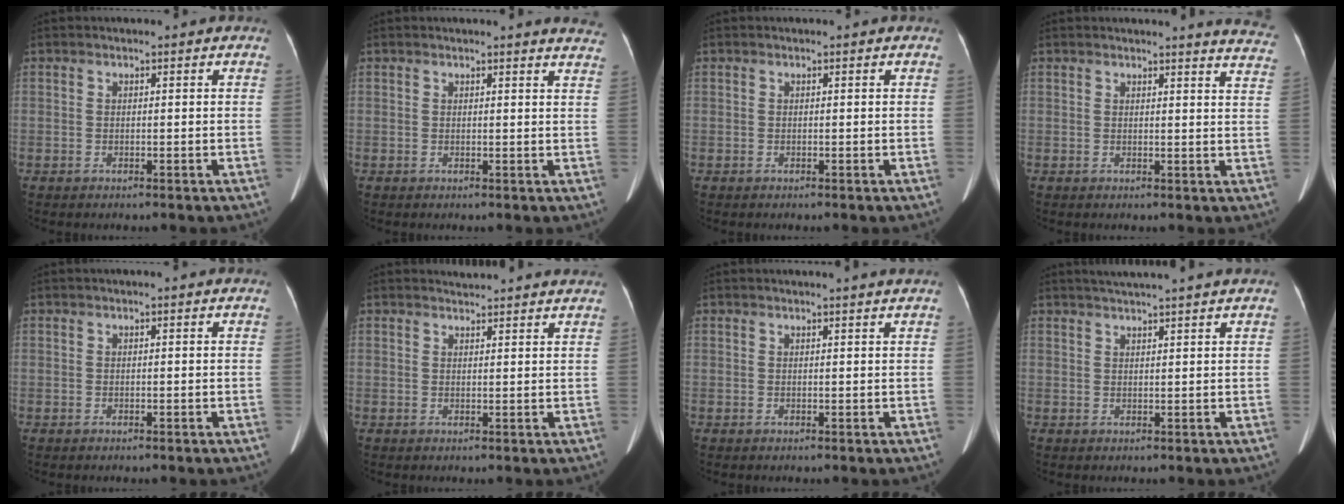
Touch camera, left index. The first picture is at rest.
{"total": 5.6, "force": [5.4, 0.1, 1.1], "torque": [-0.003, -0.028, 0.028]}
{"total": 0.0}
{"total": 8.5, "force": [8.4, 0.0, 1.3], "torque": [0.004, -0.064, 0.058]}
{"total": 0.0}
{"total": 5.0, "force": [5.0, -0.3, 0.6], "torque": [-0.009, 0.009, 0.051]}
{"total": 2.1, "force": [1.9, -0.6, 0.7], "torque": [-0.016, -0.002, 0.023]}
{"total": 6.4, "force": [5.6, -1.0, 3.0], "torque": [-0.044, 0.025, 0.077]}